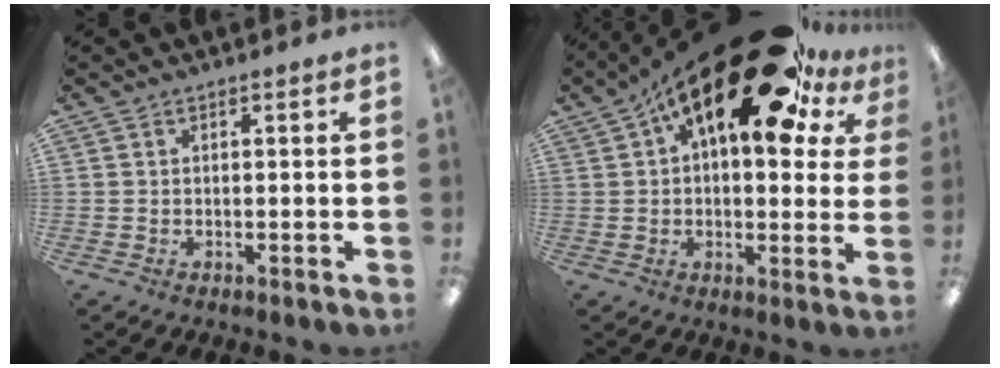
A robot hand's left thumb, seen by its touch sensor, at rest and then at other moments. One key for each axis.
{"total": 22.0, "fx": 12.2, "fy": 9.0, "fz": 15.9, "tx": -0.235, "ty": -0.067, "tz": 0.199}